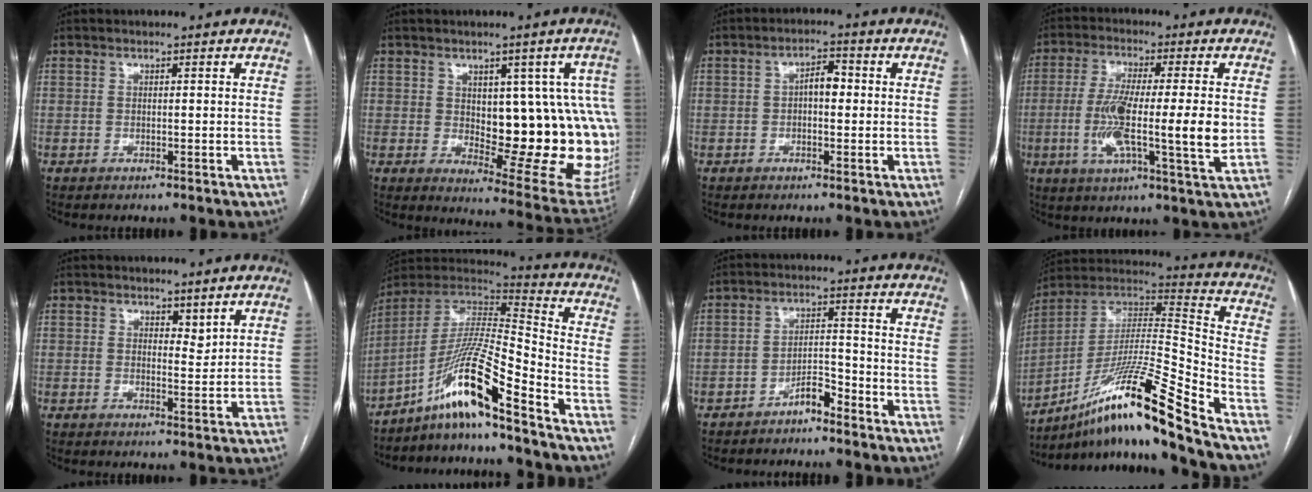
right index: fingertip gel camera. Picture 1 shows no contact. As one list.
[{"total": 17.1, "force": [0.8, 7.1, 15.5], "torque": [-0.139, 0.011, 0.029]}, {"total": 3.5, "force": [0.1, 1.6, 3.1], "torque": [-0.048, 0.016, 0.000]}, {"total": 13.1, "force": [-1.2, 1.0, 13.0], "torque": [-0.237, -0.008, -0.028]}, {"total": 2.2, "force": [1.7, 1.0, 1.1], "torque": [-0.015, -0.007, 0.030]}, {"total": 14.6, "force": [-10.1, -0.3, 10.5], "torque": [-0.202, 0.009, -0.184]}, {"total": 4.0, "force": [-3.2, 1.1, 2.1], "torque": [-0.033, 0.010, -0.058]}, {"total": 19.7, "force": [-13.9, -1.4, 13.9], "torque": [-0.258, 0.011, -0.247]}]